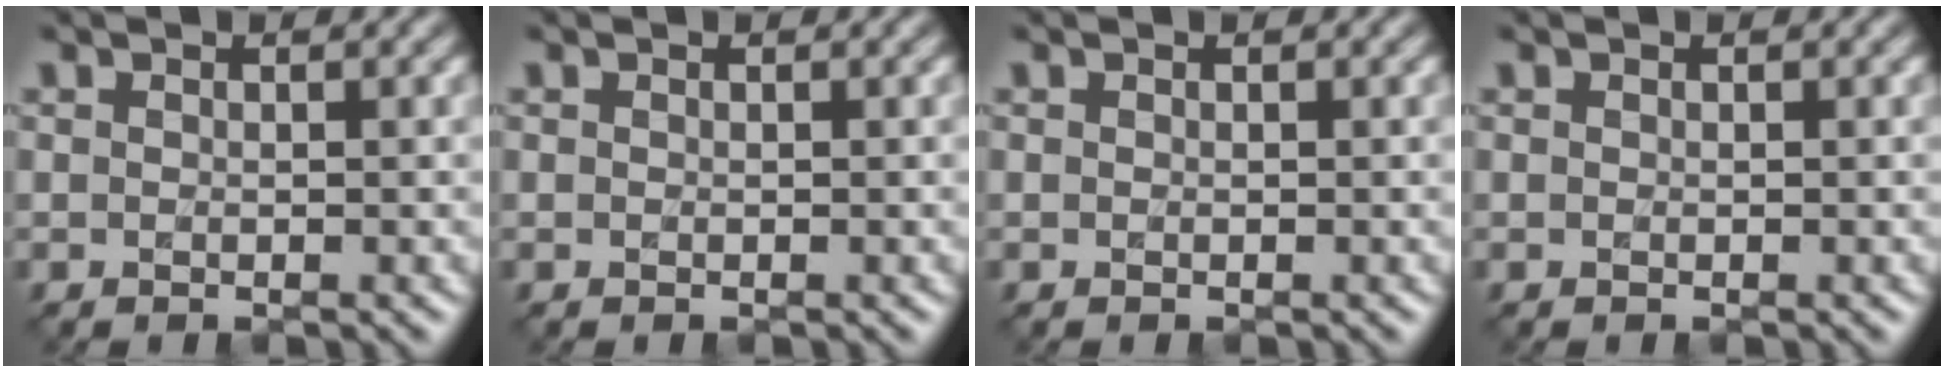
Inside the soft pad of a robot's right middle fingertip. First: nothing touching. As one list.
[{"total": 0.0}, {"total": 0.0}, {"total": 0.0}]